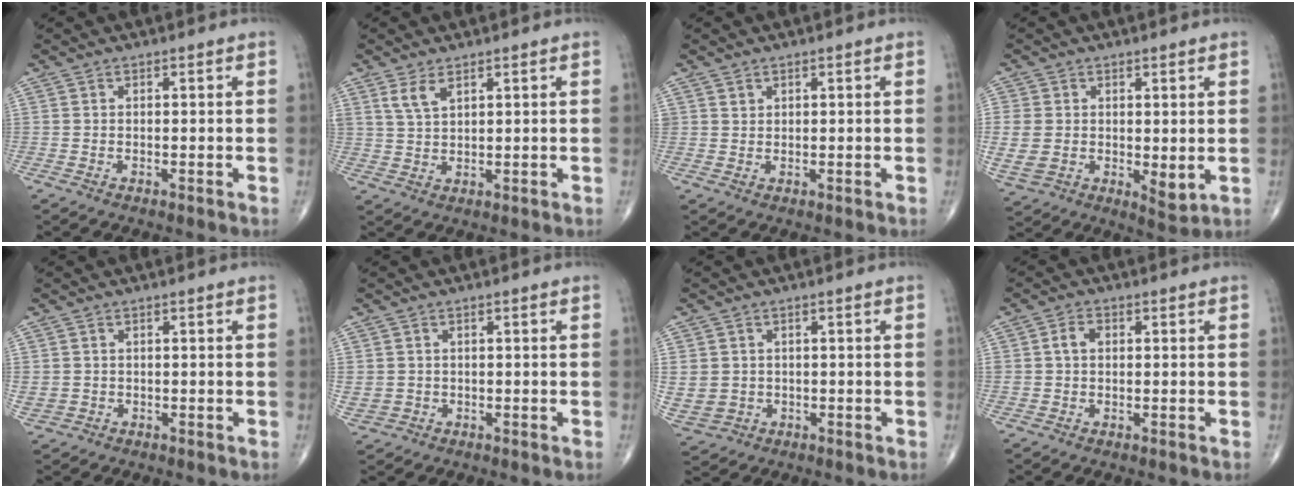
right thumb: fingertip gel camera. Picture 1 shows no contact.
{"total": 3.7, "force": [2.3, 1.7, 2.4], "torque": [-0.047, -0.008, 0.052]}
{"total": 1.1, "force": [0.7, 0.8, 0.1], "torque": [0.010, -0.003, 0.009]}
{"total": 10.4, "force": [-0.1, 6.5, 8.1], "torque": [-0.146, -0.017, 0.008]}
{"total": 2.5, "force": [-0.1, 2.3, 0.9], "torque": [-0.018, 0.004, 0.009]}
{"total": 4.1, "force": [-0.2, 3.8, 1.5], "torque": [-0.031, 0.004, 0.010]}
{"total": 10.5, "force": [-0.6, 9.6, 4.3], "torque": [-0.129, 0.011, 0.013]}
{"total": 2.9, "force": [0.4, 2.2, 1.9], "torque": [-0.037, 0.009, 0.007]}